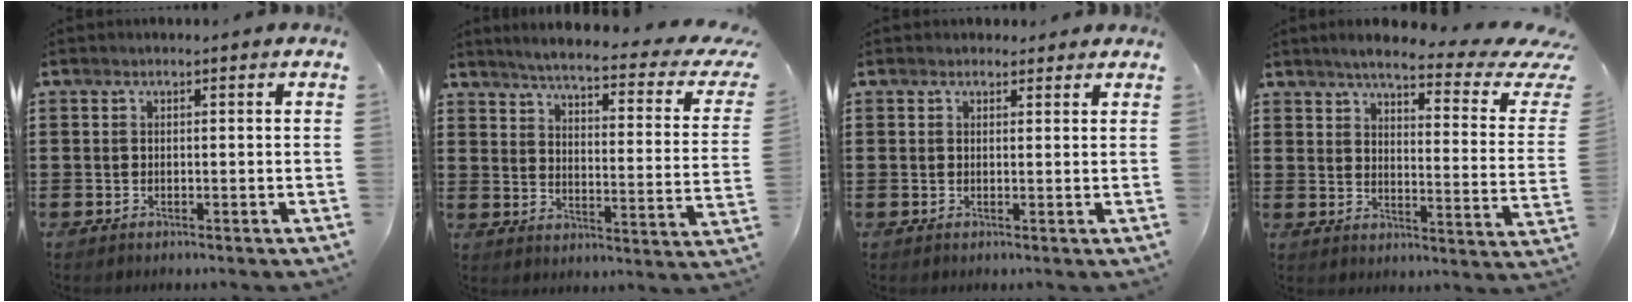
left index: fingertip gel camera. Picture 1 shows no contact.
{"total": 4.4, "force": [3.5, -0.3, 2.7], "torque": [-0.071, -0.031, 0.051]}
{"total": 1.4, "force": [1.2, 0.8, 0.2], "torque": [0.001, 0.002, 0.022]}
{"total": 5.8, "force": [4.3, 0.5, 3.8], "torque": [-0.077, -0.031, 0.064]}